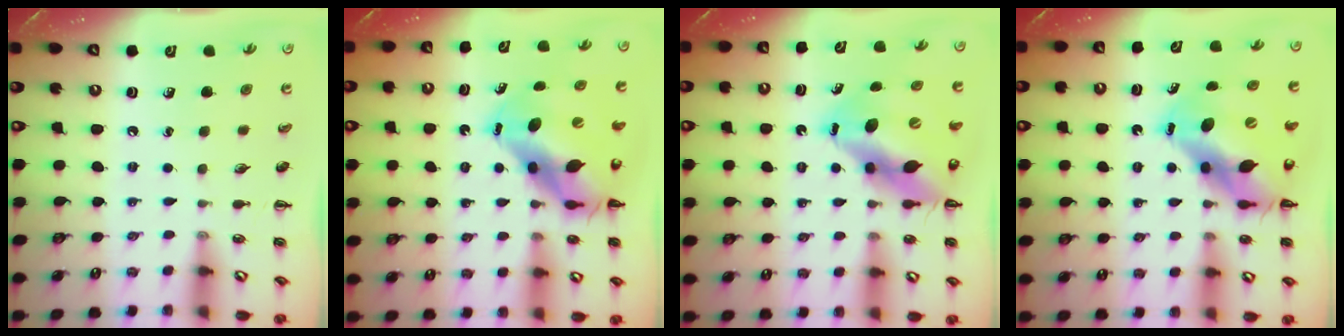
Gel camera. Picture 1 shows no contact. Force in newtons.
{"total": 12.1, "press": 11.6, "slide": 3.1}
{"total": 14.1, "press": 13.6, "slide": 3.8}
{"total": 12.8, "press": 12.4, "slide": 3.4}